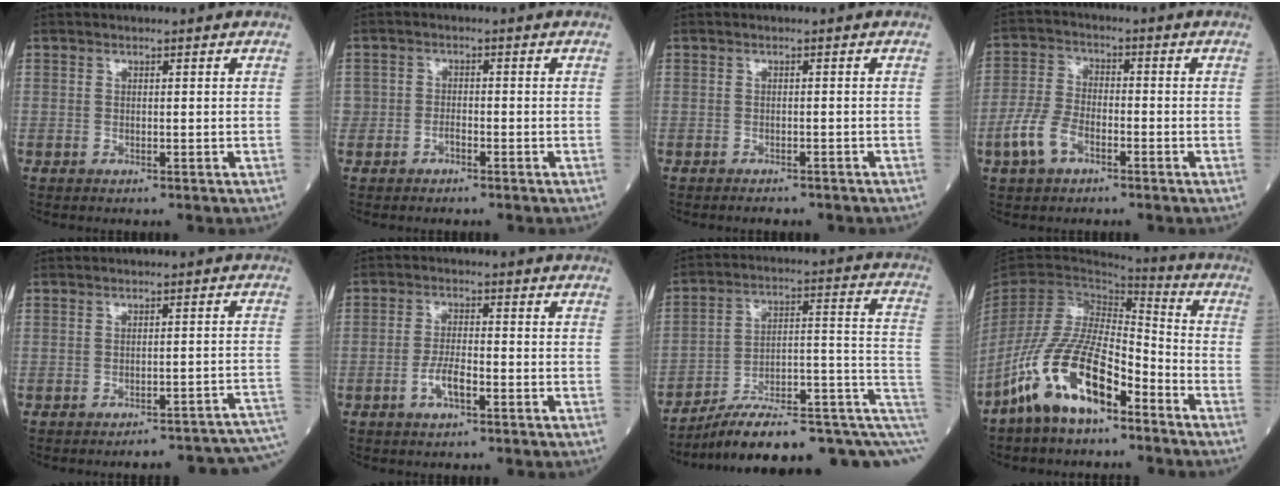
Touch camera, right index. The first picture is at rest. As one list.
[{"total": 1.8, "force": [-1.1, 1.3, 0.6], "torque": [-0.007, 0.007, -0.020]}, {"total": 2.7, "force": [-2.4, 0.8, 0.9], "torque": [-0.014, -0.004, -0.026]}, {"total": 6.7, "force": [-3.3, 3.6, 4.6], "torque": [-0.110, 0.007, -0.068]}, {"total": 14.5, "force": [-13.7, 1.1, 4.7], "torque": [0.005, 0.011, -0.151]}, {"total": 3.9, "force": [-1.8, 1.1, 3.2], "torque": [-0.056, 0.004, -0.036]}, {"total": 20.8, "force": [-11.6, 5.1, 16.4], "torque": [-0.172, 0.066, -0.170]}, {"total": 14.0, "force": [-8.9, 4.4, 9.8], "torque": [-0.207, -0.002, -0.172]}]